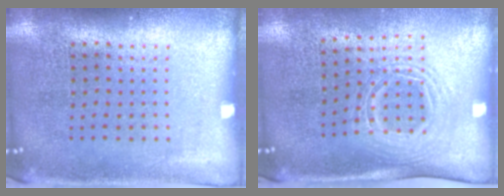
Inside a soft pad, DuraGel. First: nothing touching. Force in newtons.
{"total": 1.6, "press": 1.2, "slide": 1.1}